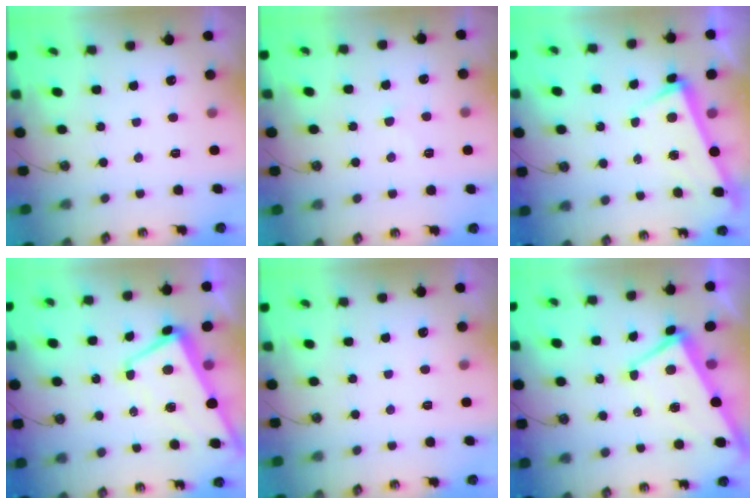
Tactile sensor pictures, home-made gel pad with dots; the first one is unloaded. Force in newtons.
{"total": 2.0, "press": 2.0, "slide": 0.5}
{"total": 3.4, "press": 3.2, "slide": 1.0}
{"total": 1.6, "press": 1.2, "slide": 1.1}
{"total": 0.0}
{"total": 1.3, "press": 0.9, "slide": 0.9}